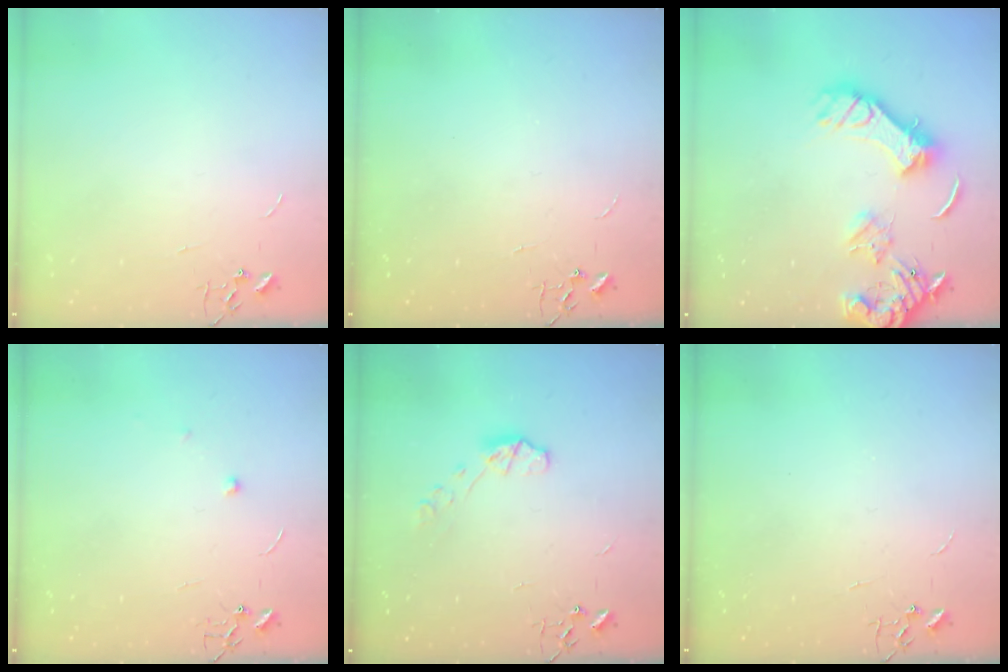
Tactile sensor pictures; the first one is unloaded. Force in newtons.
{"total": 0.0}
{"total": 15.8, "press": 15.6, "slide": 2.2}
{"total": 4.8, "press": 4.8, "slide": 0.5}
{"total": 6.0, "press": 6.0, "slide": 0.6}
{"total": 0.0}